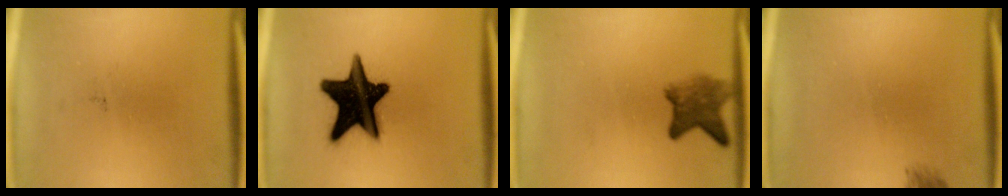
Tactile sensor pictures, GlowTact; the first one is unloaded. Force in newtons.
{"total": 19.2}
{"total": 5.0}
{"total": 1.2}